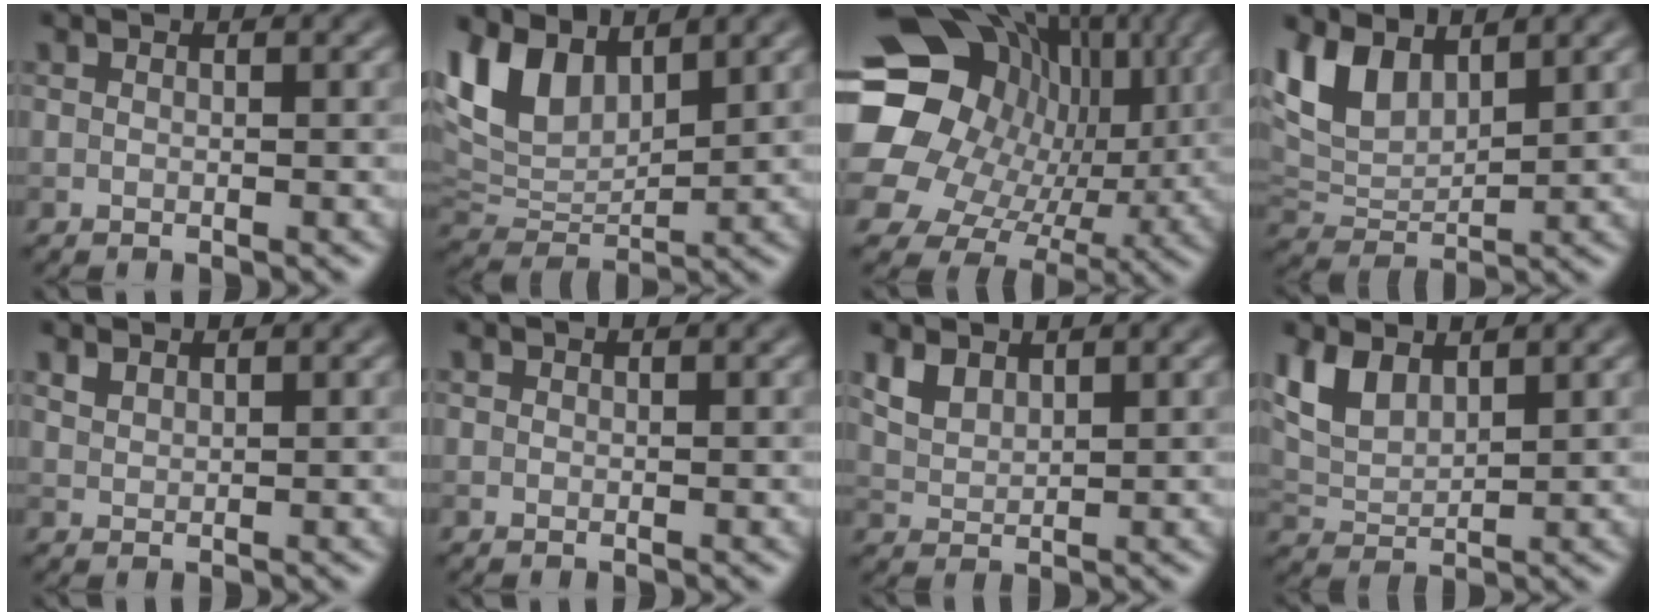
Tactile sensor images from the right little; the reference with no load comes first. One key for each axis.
{"total": 6.9, "fx": 3.8, "fy": 3.9, "fz": 4.2, "tx": -0.090, "ty": -0.001, "tz": 0.075}
{"total": 18.9, "fx": 4.0, "fy": 16.3, "fz": 8.8, "tx": -0.176, "ty": 0.018, "tz": 0.067}
{"total": 5.7, "fx": 3.3, "fy": 3.1, "fz": 3.5, "tx": -0.075, "ty": -0.001, "tz": 0.063}
{"total": 1.1, "fx": 0.9, "fy": 0.5, "fz": 0.3, "tx": -0.011, "ty": 0.000, "tz": 0.023}
{"total": 0.0}
{"total": 2.5, "fx": 1.7, "fy": 1.4, "fz": 1.2, "tx": -0.033, "ty": -0.002, "tz": 0.040}
{"total": 4.1, "fx": 2.3, "fy": 2.2, "fz": 2.5, "tx": -0.061, "ty": 0.000, "tz": 0.050}